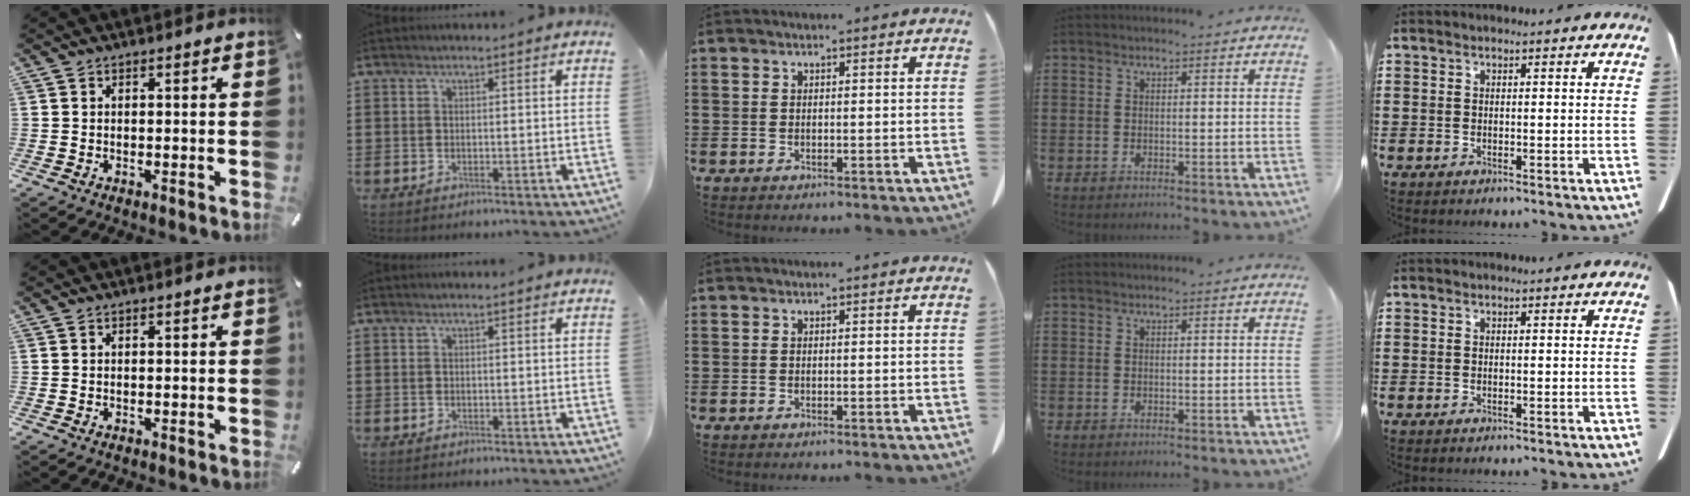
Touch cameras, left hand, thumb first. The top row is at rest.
{}